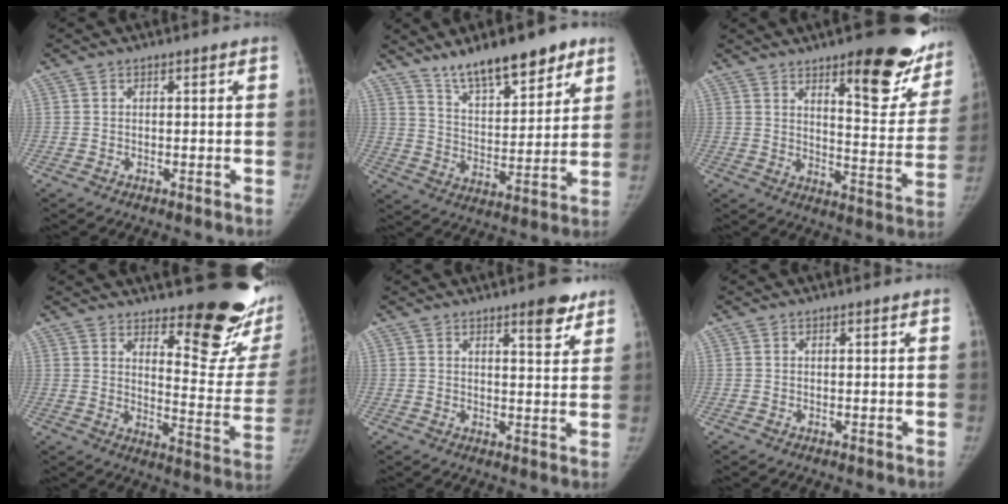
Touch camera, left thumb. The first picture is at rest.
{"total": 15.3, "force": [11.0, 5.0, 9.3], "torque": [-0.114, -0.060, 0.188]}
{"total": 21.5, "force": [12.8, 6.8, 15.8], "torque": [-0.151, -0.077, 0.171]}
{"total": 21.1, "force": [14.6, 6.2, 13.9], "torque": [-0.144, -0.126, 0.190]}
{"total": 5.8, "force": [3.9, 1.7, 3.9], "torque": [-0.038, -0.024, 0.051]}
{"total": 0.0}